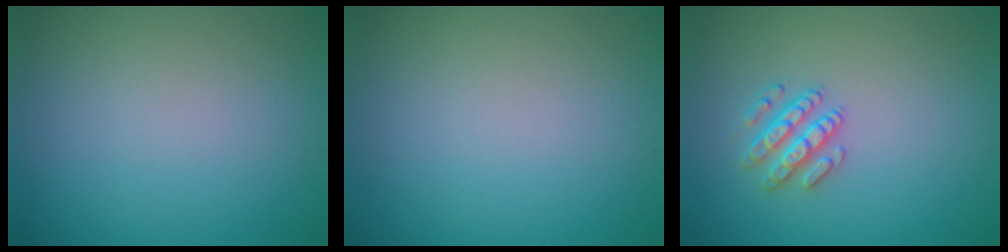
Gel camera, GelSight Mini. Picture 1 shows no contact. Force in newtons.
{"total": 0.0}
{"total": 2.5, "press": 2.4, "slide": 0.5}